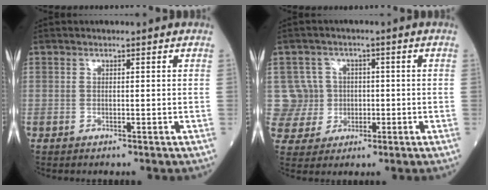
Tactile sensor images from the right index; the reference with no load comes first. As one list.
[{"total": 6.5, "force": [0.4, 6.5, -0.3], "torque": [0.014, 0.020, 0.015]}]